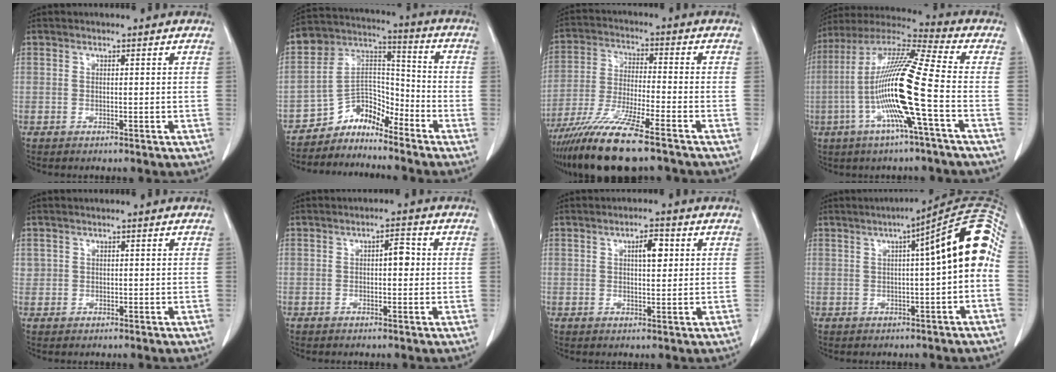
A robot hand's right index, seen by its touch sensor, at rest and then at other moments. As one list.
[{"total": 7.3, "force": [-6.6, 3.2, 0.2], "torque": [0.009, 0.062, -0.127]}, {"total": 13.9, "force": [-10.2, 0.6, 9.3], "torque": [-0.183, -0.040, -0.183]}, {"total": 16.9, "force": [-3.8, -0.6, 16.5], "torque": [-0.323, -0.001, -0.087]}, {"total": 2.0, "force": [0.8, 1.8, 0.0], "torque": [0.016, 0.004, 0.010]}, {"total": 2.8, "force": [0.3, 1.1, 2.6], "torque": [-0.037, 0.009, 0.001]}, {"total": 3.9, "force": [1.3, 1.2, 3.4], "torque": [-0.054, 0.006, 0.018]}, {"total": 12.6, "force": [1.9, 0.9, 12.4], "torque": [-0.160, 0.043, 0.016]}]